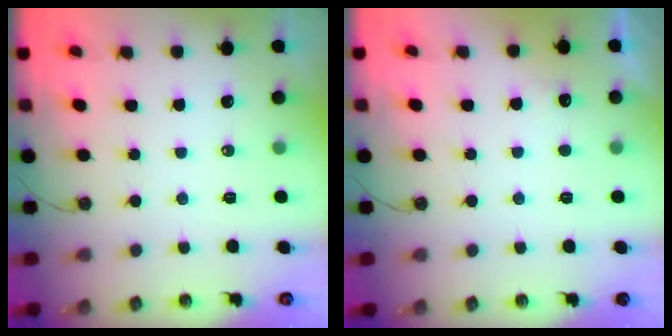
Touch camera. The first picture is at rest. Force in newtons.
{"total": 3.8, "press": 3.6, "slide": 1.1}